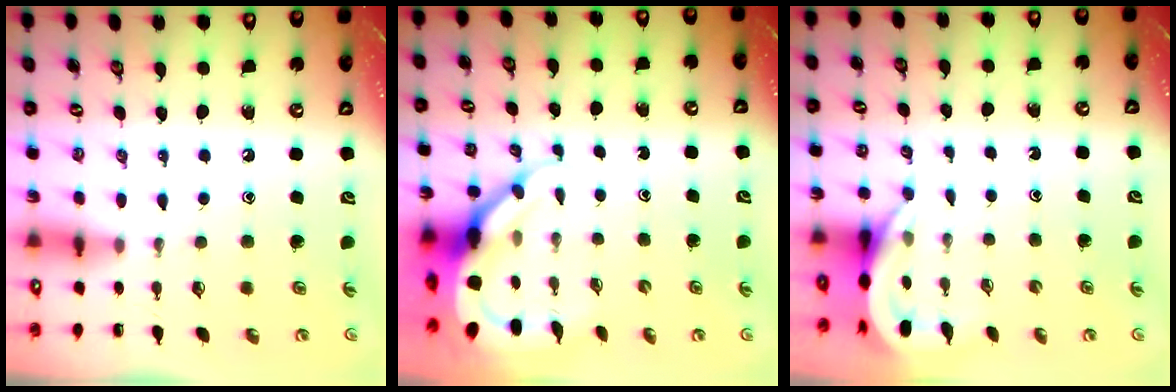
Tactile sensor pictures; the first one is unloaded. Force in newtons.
{"total": 9.7, "press": 9.7, "slide": 1.0}
{"total": 5.1, "press": 5.1, "slide": 0.4}